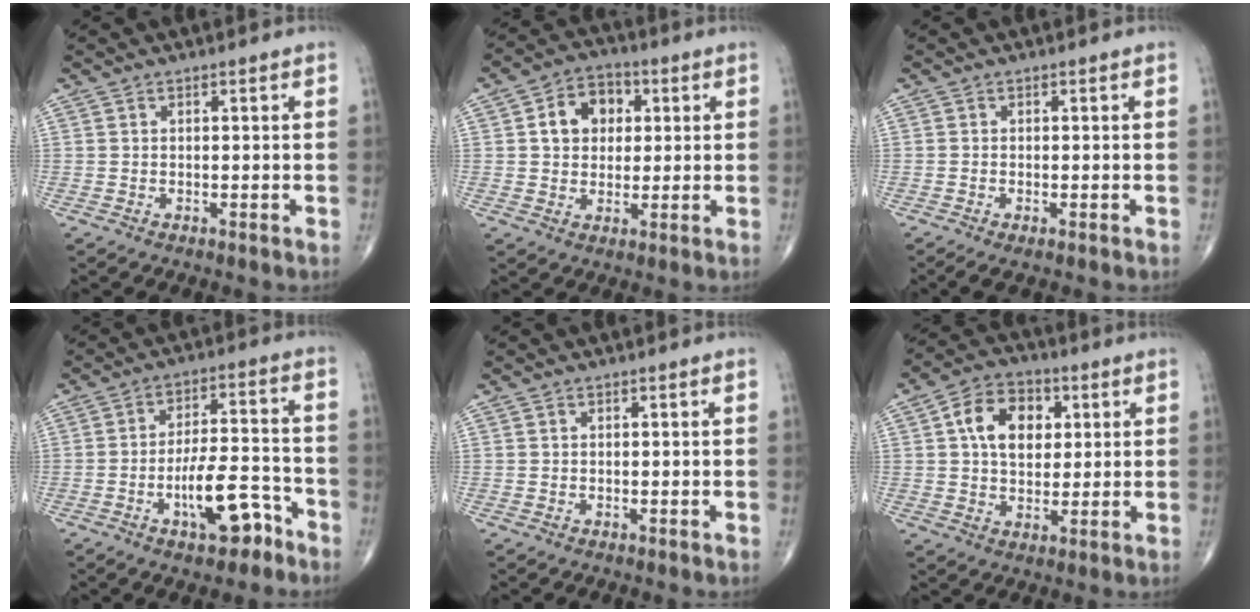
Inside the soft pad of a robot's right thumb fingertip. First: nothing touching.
{"total": 8.9, "force": [1.9, 7.0, 5.2], "torque": [-0.049, 0.008, 0.023]}
{"total": 1.9, "force": [-1.1, 0.5, 1.5], "torque": [-0.038, -0.003, -0.023]}
{"total": 10.7, "force": [-5.5, 4.2, 8.2], "torque": [-0.125, 0.045, -0.085]}
{"total": 0.0}
{"total": 11.0, "force": [2.8, 7.8, 7.2], "torque": [-0.090, 0.004, 0.040]}